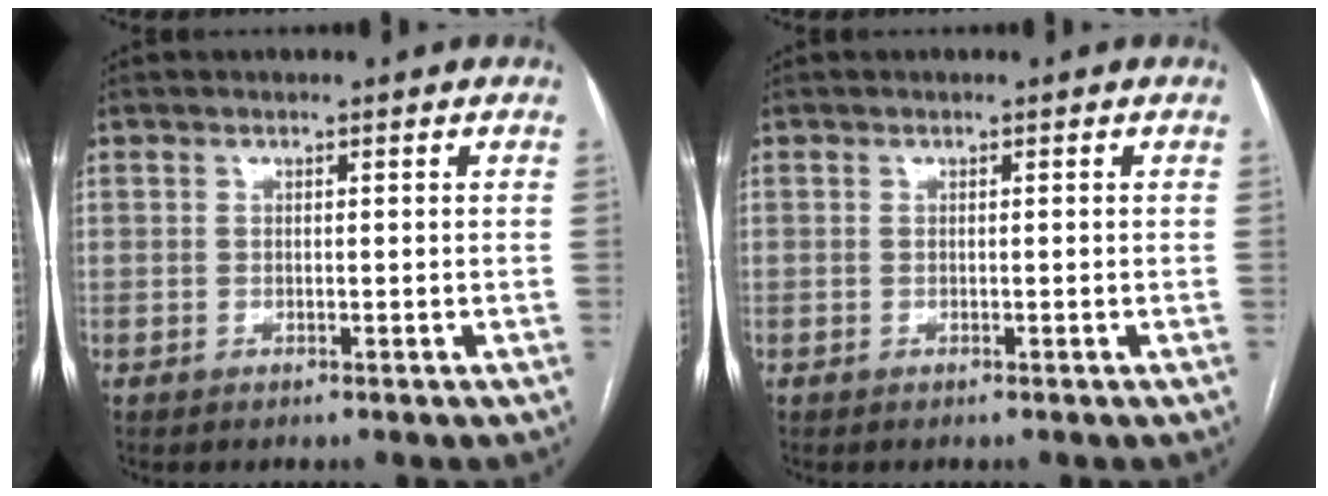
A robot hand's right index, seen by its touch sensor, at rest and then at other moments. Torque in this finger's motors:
{"motor_torque": [-0.10, 0.05, 0.02, 0.01]}